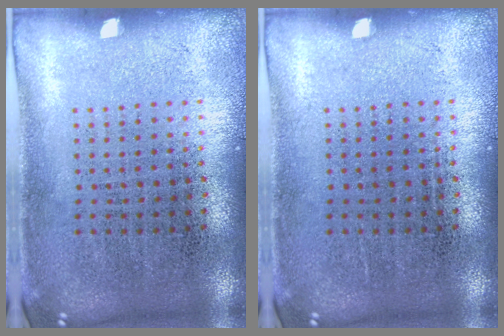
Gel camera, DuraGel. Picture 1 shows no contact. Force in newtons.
{"total": 0.0}